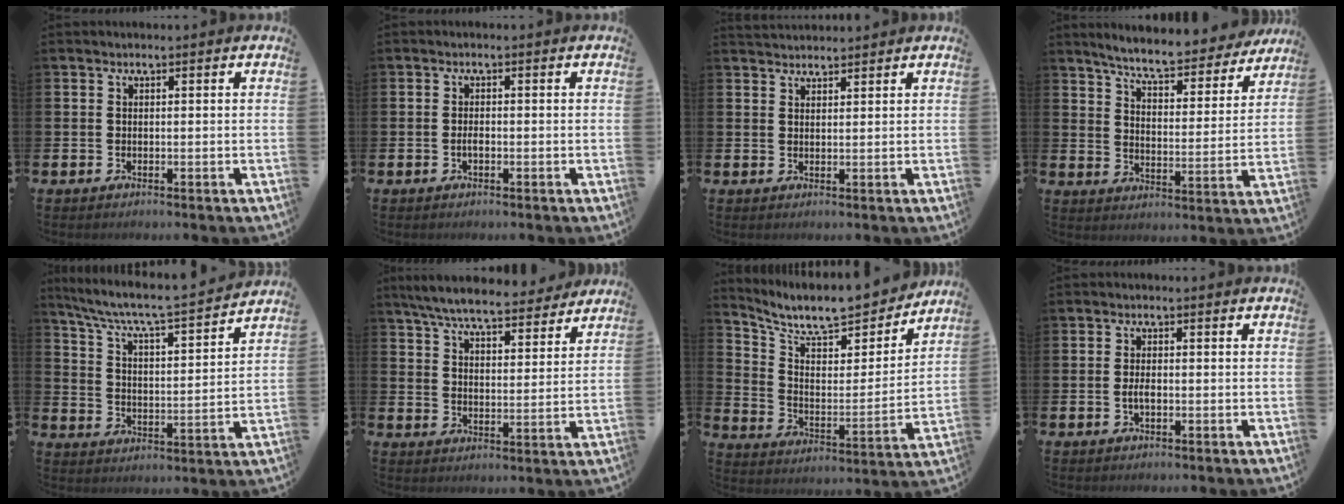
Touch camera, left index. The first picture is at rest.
{"total": 1.1, "force": [-0.3, 0.5, 0.9], "torque": [-0.014, -0.001, -0.008]}
{"total": 2.1, "force": [2.1, 0.5, 0.0], "torque": [0.005, -0.009, 0.036]}
{"total": 6.9, "force": [6.4, 0.7, 2.3], "torque": [-0.068, -0.047, 0.107]}
{"total": 6.6, "force": [6.0, 0.3, 2.6], "torque": [-0.081, -0.049, 0.096]}
{"total": 7.4, "force": [6.9, 1.2, 2.4], "torque": [-0.071, -0.039, 0.121]}
{"total": 9.3, "force": [8.4, 2.6, 3.2], "torque": [-0.091, -0.065, 0.142]}
{"total": 1.7, "force": [-0.4, 0.8, 1.5], "torque": [-0.024, 0.000, -0.008]}